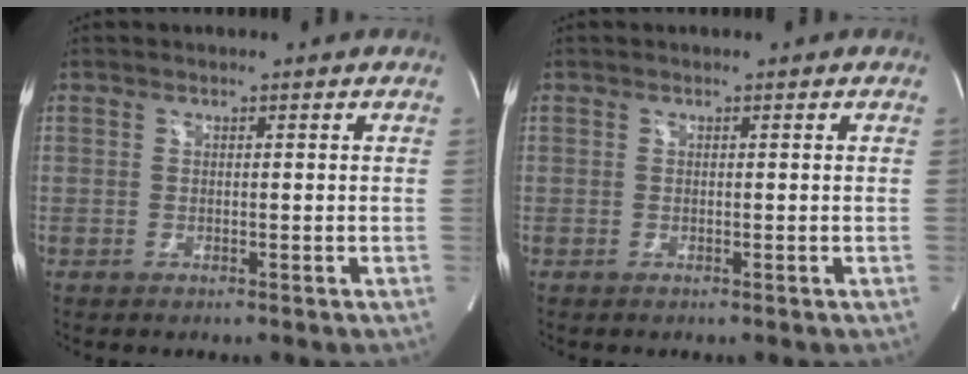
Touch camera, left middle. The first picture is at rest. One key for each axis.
{"total": 0.0}